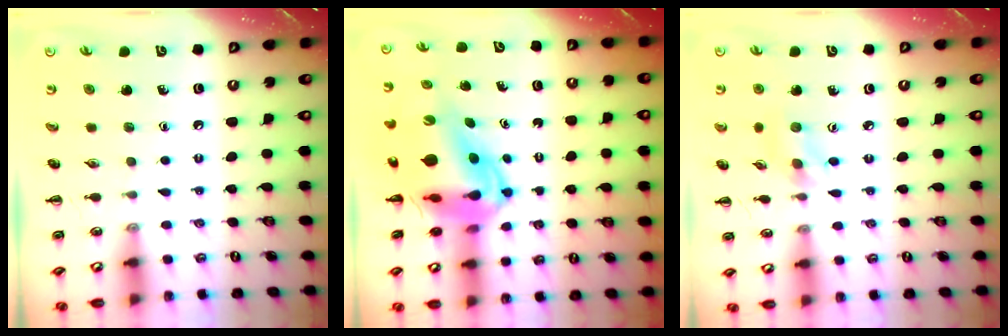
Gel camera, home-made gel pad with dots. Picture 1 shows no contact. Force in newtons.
{"total": 11.3, "press": 10.7, "slide": 3.4}
{"total": 2.7, "press": 2.6, "slide": 0.6}